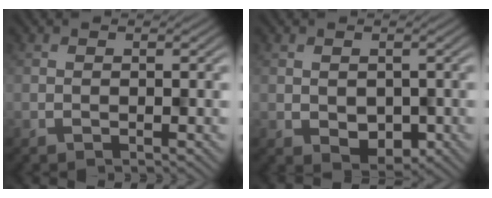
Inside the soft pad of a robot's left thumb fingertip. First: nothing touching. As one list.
[{"total": 3.0, "force": [-0.1, 2.6, 1.3], "torque": [-0.017, -0.015, 0.004]}]